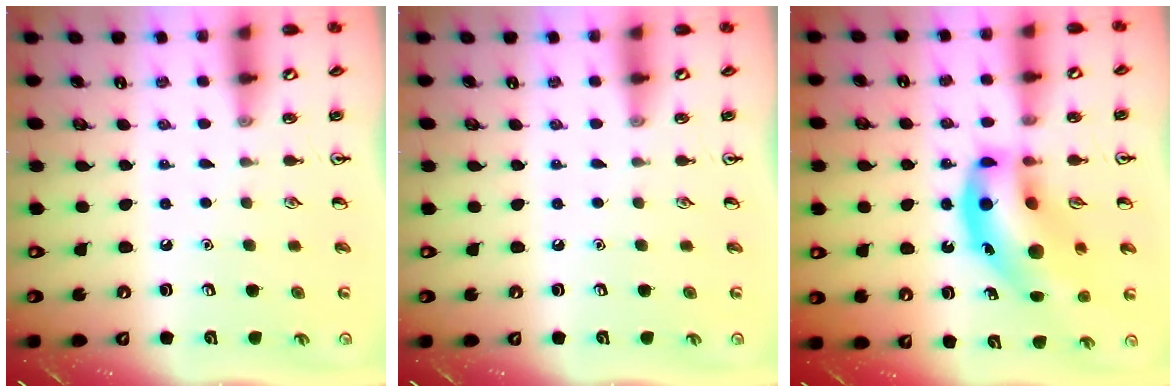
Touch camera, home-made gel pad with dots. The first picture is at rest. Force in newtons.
{"total": 0.0}
{"total": 19.0, "press": 18.6, "slide": 3.6}